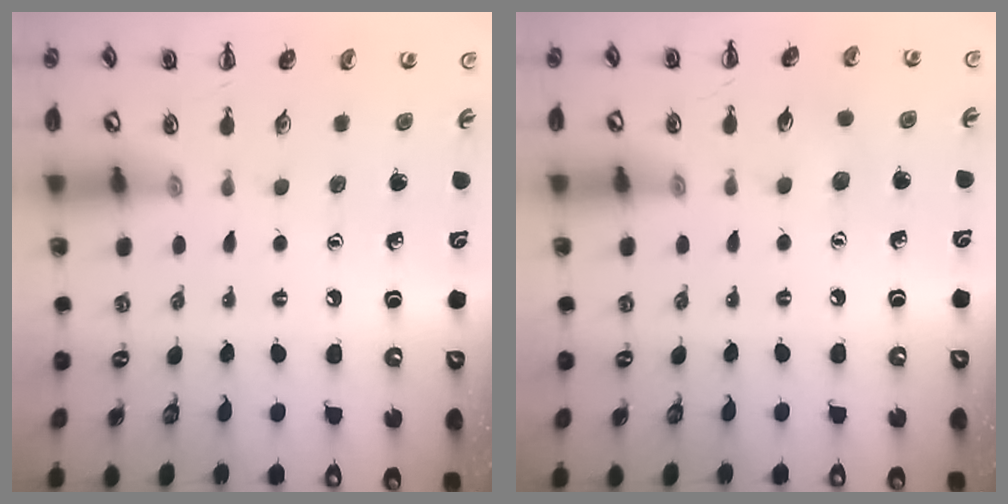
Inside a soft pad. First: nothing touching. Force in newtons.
{"total": 3.6, "press": 3.4, "slide": 1.0}